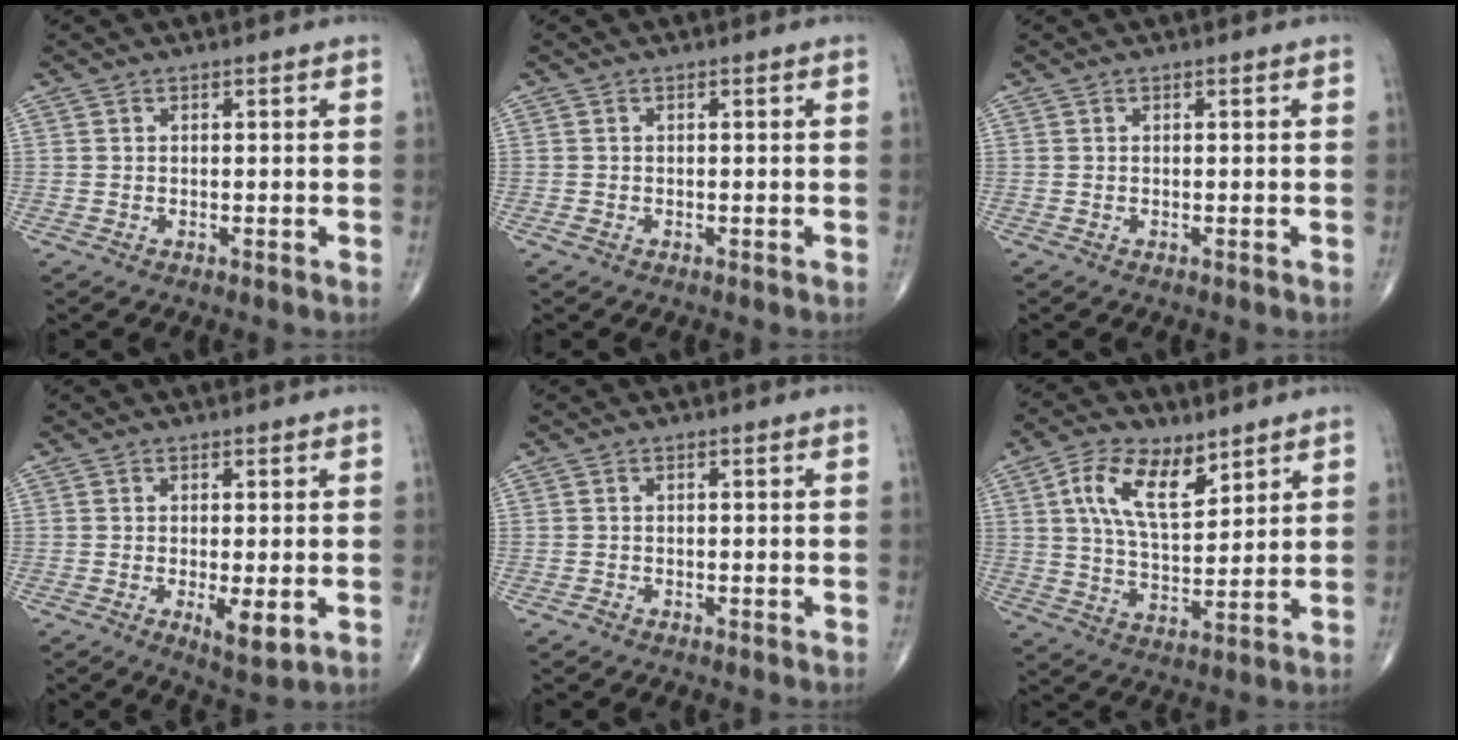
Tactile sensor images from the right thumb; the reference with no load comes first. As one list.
[{"total": 0.6, "force": [-0.2, 0.4, 0.3], "torque": [-0.006, 0.000, -0.005]}, {"total": 0.0}, {"total": 5.0, "force": [-1.1, 1.5, 4.7], "torque": [-0.076, -0.016, -0.015]}, {"total": 0.6, "force": [-0.4, 0.4, 0.1], "torque": [-0.001, 0.000, -0.012]}, {"total": 11.7, "force": [5.7, 5.8, 8.4], "torque": [-0.137, -0.025, 0.110]}]